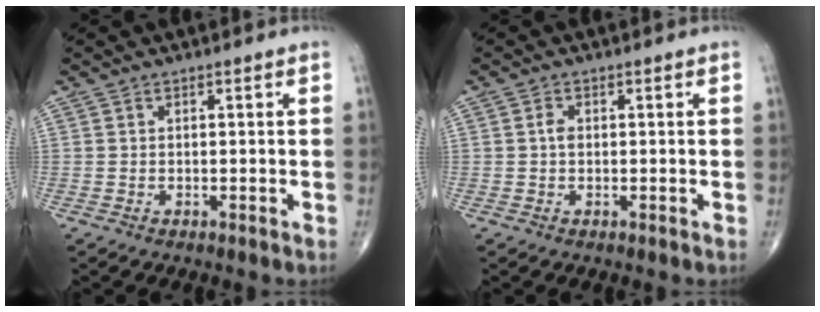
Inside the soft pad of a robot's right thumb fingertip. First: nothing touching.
{"total": 1.6, "force": [0.1, 1.1, 1.2], "torque": [-0.020, 0.004, -0.001]}